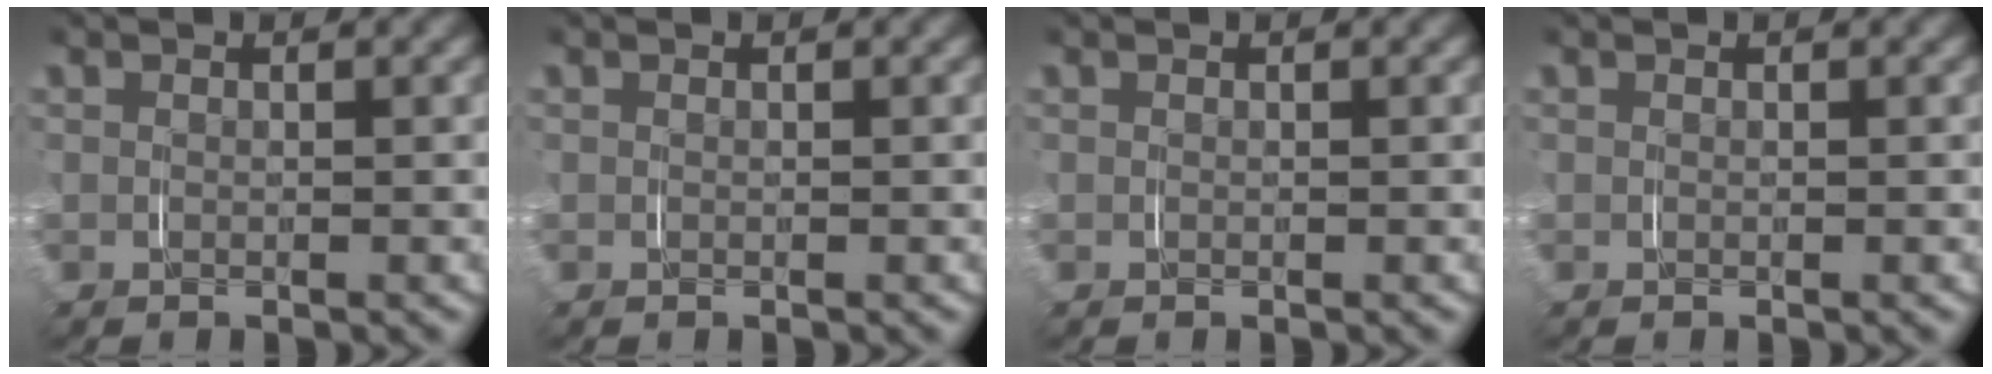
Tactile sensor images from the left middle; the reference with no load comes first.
{"total": 0.0}
{"total": 0.0}
{"total": 0.0}